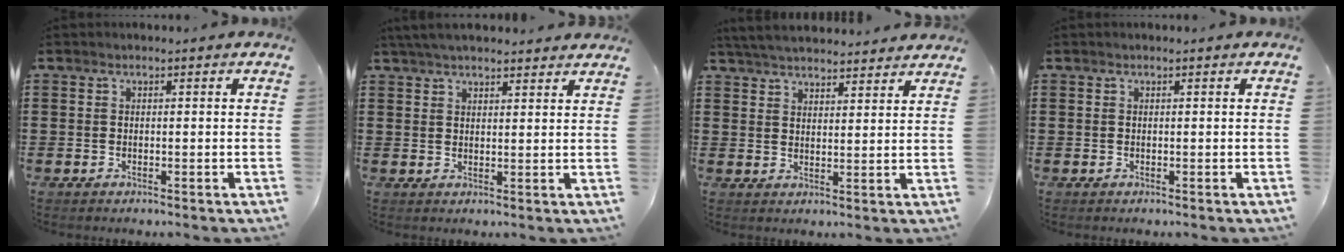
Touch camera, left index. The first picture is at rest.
{"total": 3.8, "force": [3.5, 0.3, 1.3], "torque": [-0.034, -0.001, 0.067]}
{"total": 4.6, "force": [4.5, 0.3, 1.0], "torque": [-0.032, -0.015, 0.083]}
{"total": 0.0}